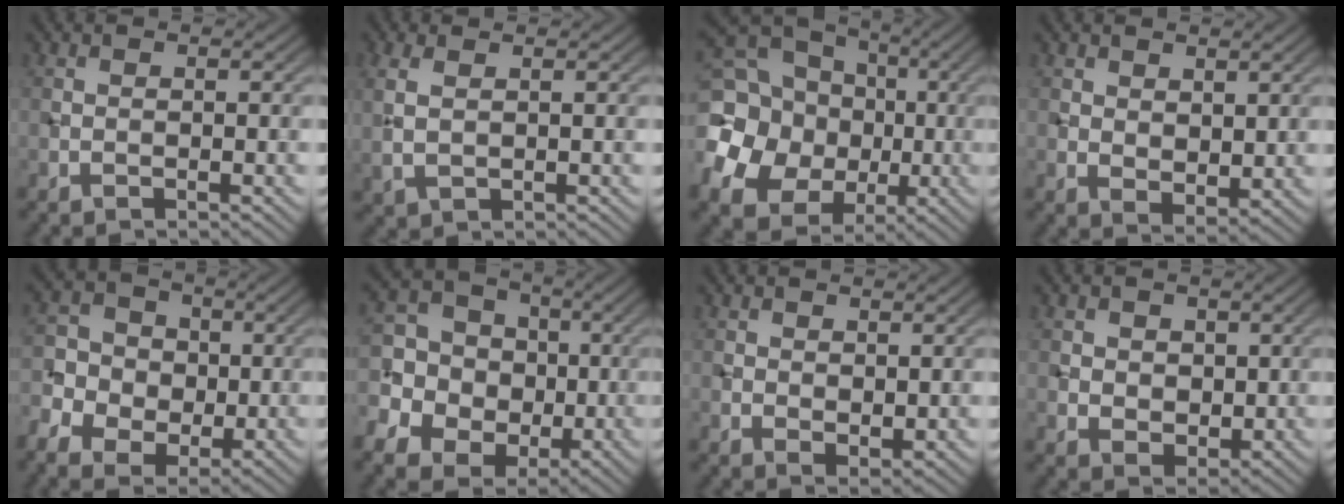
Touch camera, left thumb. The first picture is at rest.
{"total": 2.9, "force": [0.9, 1.4, 2.4], "torque": [-0.070, 0.001, 0.021]}
{"total": 19.4, "force": [-1.1, 17.1, 9.1], "torque": [-0.279, -0.001, -0.046]}
{"total": 3.3, "force": [1.7, 2.0, 2.0], "torque": [-0.040, -0.012, 0.035]}
{"total": 8.0, "force": [-1.8, 6.6, 4.1], "torque": [-0.099, -0.011, -0.044]}
{"total": 11.0, "force": [-1.6, 9.6, 5.1], "torque": [-0.146, 0.004, -0.049]}
{"total": 2.3, "force": [0.9, 1.5, 1.6], "torque": [-0.029, -0.010, 0.022]}
{"total": 3.8, "force": [1.3, 3.1, 1.8], "torque": [-0.048, -0.008, 0.020]}